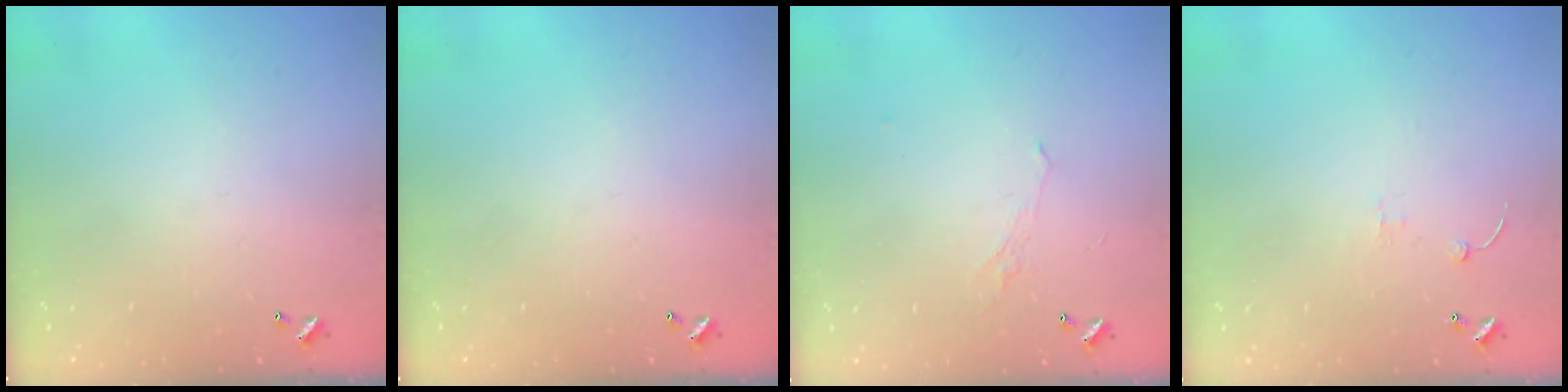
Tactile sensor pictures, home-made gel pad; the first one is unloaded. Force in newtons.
{"total": 0.0}
{"total": 0.7, "press": 0.4, "slide": 0.6}
{"total": 0.8, "press": 0.7, "slide": 0.4}